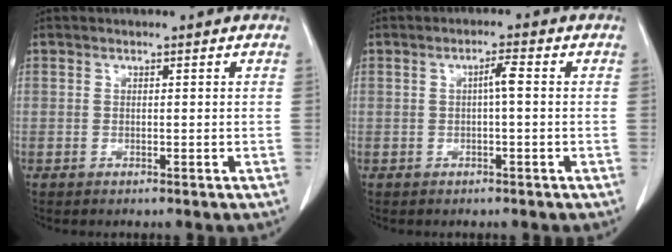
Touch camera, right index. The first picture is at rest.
{"total": 2.1, "force": [0.1, 0.2, 2.1], "torque": [-0.036, 0.004, 0.002]}